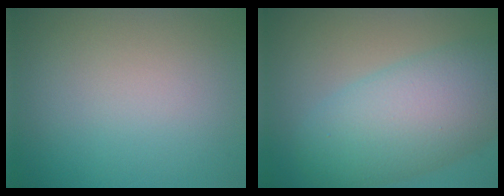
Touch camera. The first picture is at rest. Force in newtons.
{"total": 8.6, "press": 8.6, "slide": 0.7}